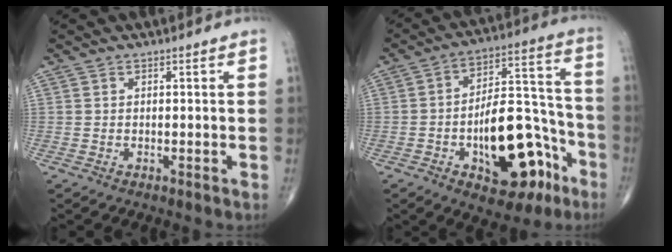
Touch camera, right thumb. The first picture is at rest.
{"total": 20.8, "force": [-8.1, 10.1, 16.3], "torque": [-0.213, 0.066, -0.106]}